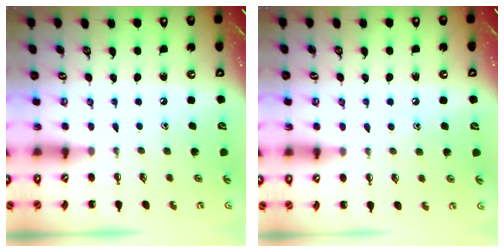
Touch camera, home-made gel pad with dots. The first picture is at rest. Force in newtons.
{"total": 5.6, "press": 5.4, "slide": 1.4}